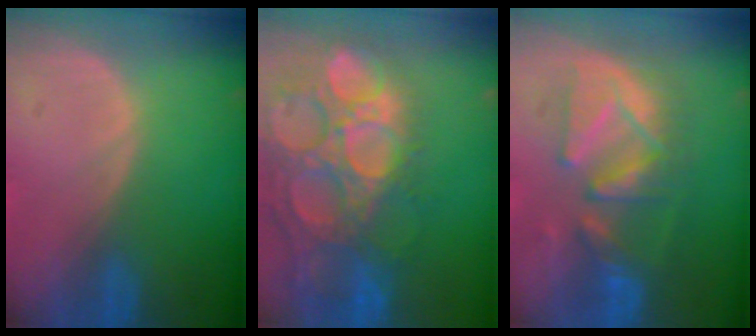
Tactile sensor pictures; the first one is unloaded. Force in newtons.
{"total": 15.8, "press": 13.1, "slide": 8.9}
{"total": 9.0, "press": 9.0, "slide": 0.4}